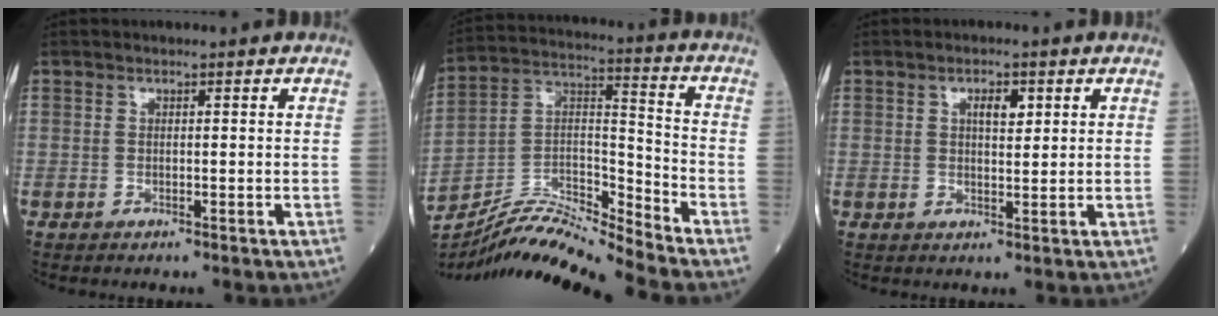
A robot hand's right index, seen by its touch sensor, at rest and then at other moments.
{"total": 13.2, "force": [-12.6, -1.3, 3.6], "torque": [-0.063, 0.034, -0.234]}
{"total": 3.0, "force": [1.2, 1.2, 2.5], "torque": [-0.041, 0.001, 0.020]}